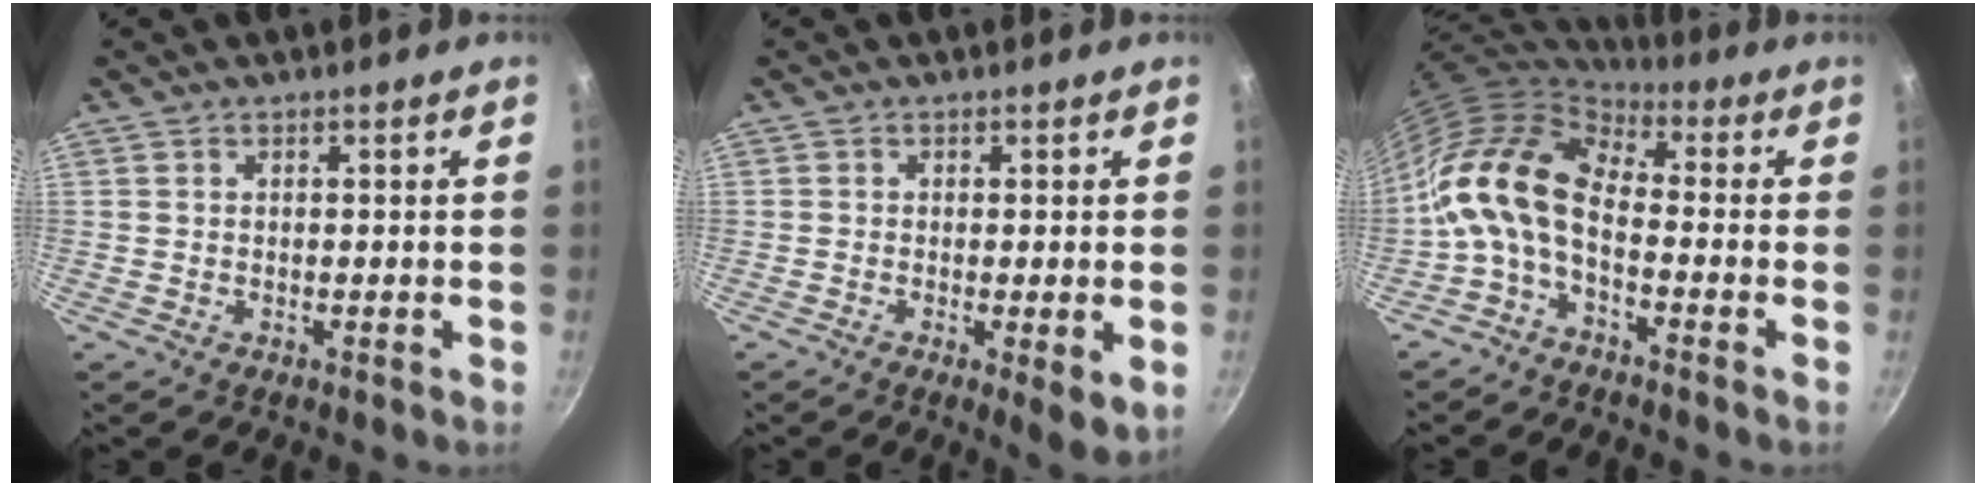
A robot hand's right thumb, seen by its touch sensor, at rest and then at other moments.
{"total": 4.8, "force": [-1.1, 1.1, 4.5], "torque": [-0.077, -0.016, -0.021]}
{"total": 12.8, "force": [-2.8, 6.7, 10.6], "torque": [-0.209, 0.064, -0.073]}